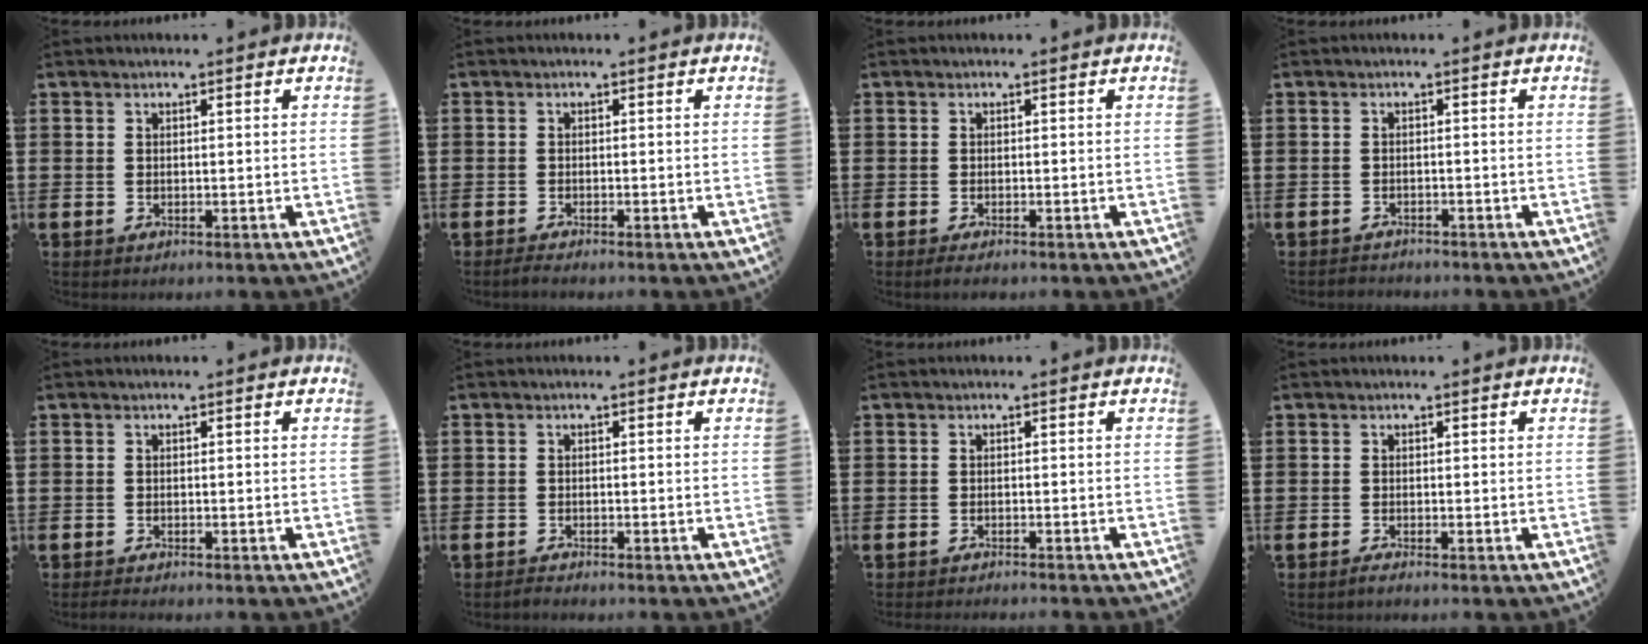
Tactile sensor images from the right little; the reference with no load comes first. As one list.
[{"total": 0.9, "force": [-0.6, 0.1, 0.6], "torque": [-0.012, -0.002, -0.011]}, {"total": 0.8, "force": [-0.4, 0.2, 0.7], "torque": [-0.013, -0.002, -0.008]}, {"total": 1.1, "force": [-1.1, 0.1, -0.1], "torque": [-0.002, 0.002, -0.023]}, {"total": 0.6, "force": [-0.5, 0.1, 0.4], "torque": [-0.008, -0.001, -0.011]}, {"total": 0.7, "force": [-0.7, 0.1, 0.2], "torque": [-0.007, -0.002, -0.014]}, {"total": 0.8, "force": [-0.8, -0.1, 0.0], "torque": [0.000, -0.001, -0.016]}, {"total": 0.7, "force": [-0.5, 0.0, 0.6], "torque": [-0.009, -0.002, -0.009]}]